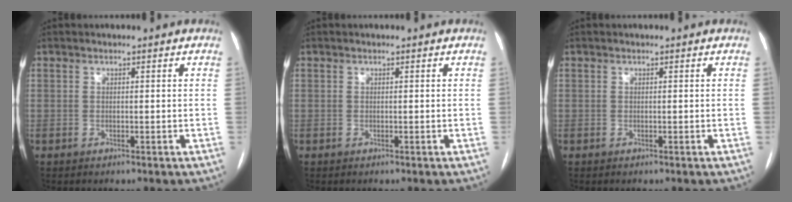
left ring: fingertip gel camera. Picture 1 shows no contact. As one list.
[{"total": 0.0}, {"total": 0.0}]